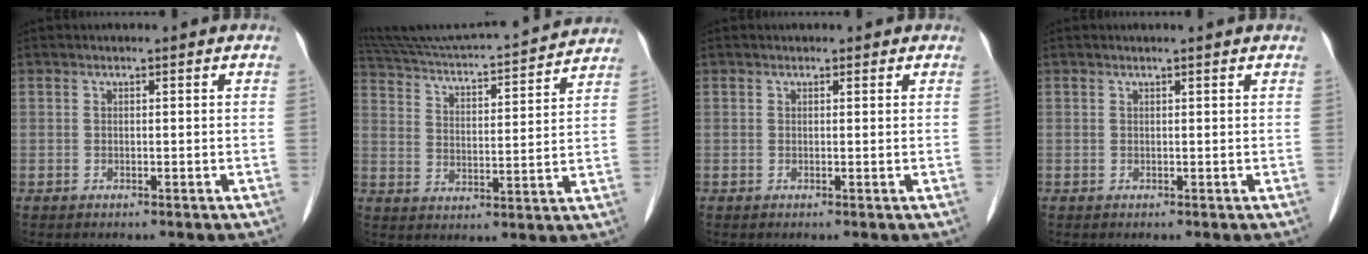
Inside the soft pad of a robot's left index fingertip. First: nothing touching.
{"total": 24.0, "force": [22.3, 2.4, 8.4], "torque": [-0.152, 0.000, 0.318]}
{"total": 1.1, "force": [0.8, 0.7, 0.2], "torque": [0.001, 0.002, 0.007]}
{"total": 1.6, "force": [1.5, 0.2, 0.5], "torque": [-0.015, 0.017, 0.017]}